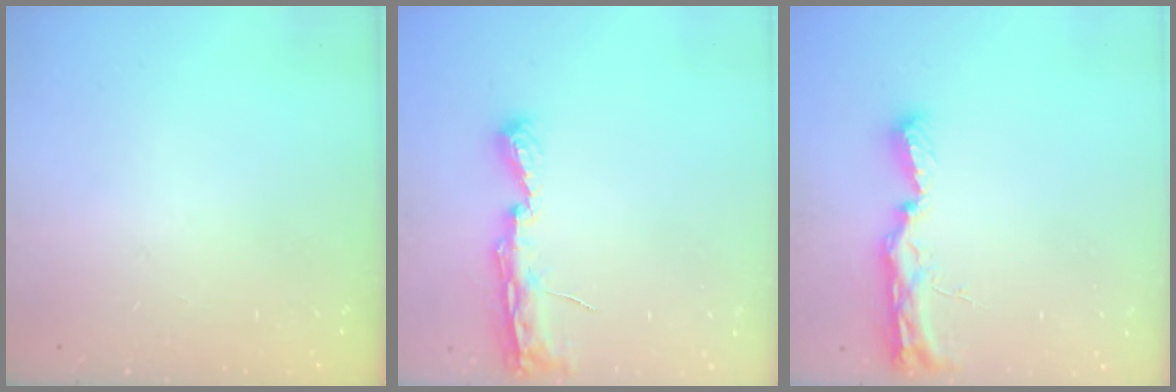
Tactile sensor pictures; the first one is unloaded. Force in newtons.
{"total": 7.6, "press": 7.5, "slide": 0.6}
{"total": 8.8, "press": 8.7, "slide": 0.9}